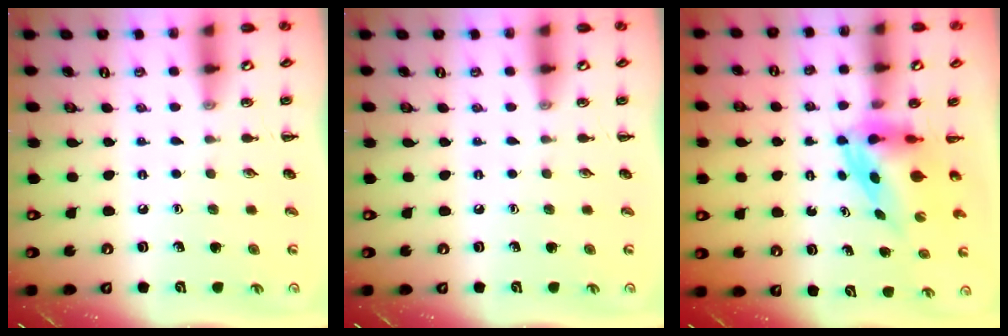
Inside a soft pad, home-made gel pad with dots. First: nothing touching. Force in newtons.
{"total": 0.0}
{"total": 4.0, "press": 3.9, "slide": 1.0}